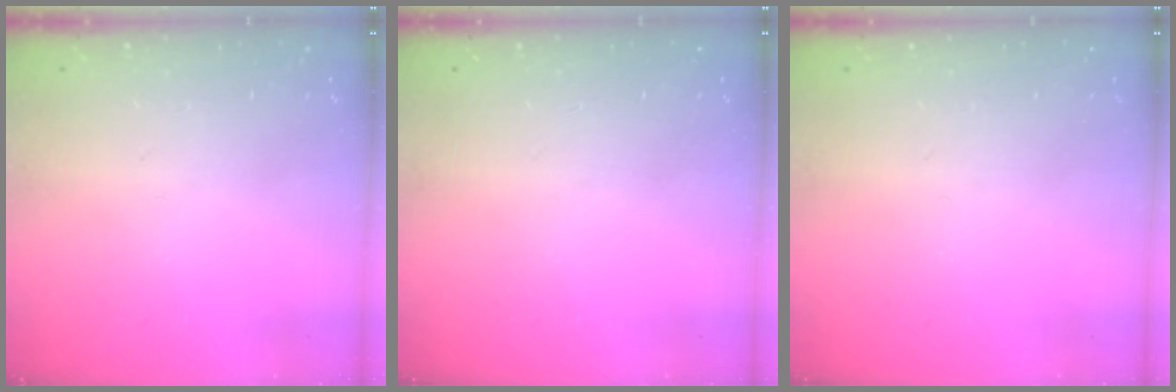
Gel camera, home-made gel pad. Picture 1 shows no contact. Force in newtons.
{"total": 0.0}
{"total": 0.0}